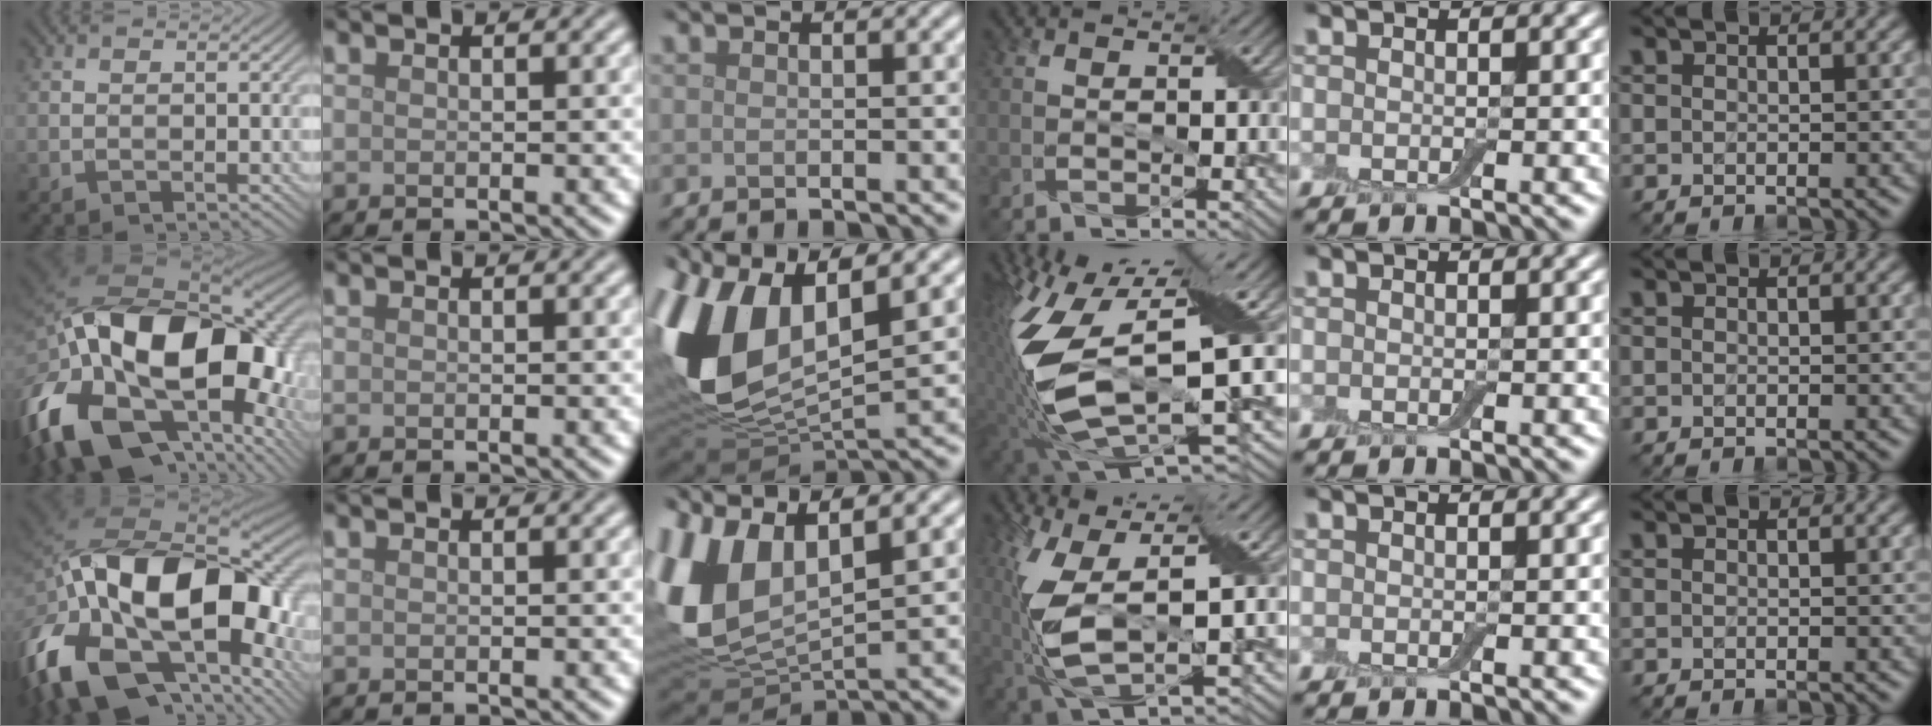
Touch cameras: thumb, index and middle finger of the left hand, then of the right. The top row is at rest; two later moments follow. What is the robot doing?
{"motion": "wrap", "object": "adhesive wrap"}